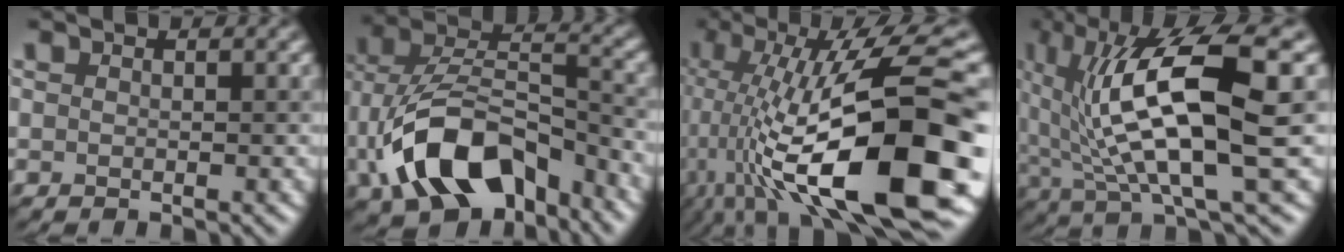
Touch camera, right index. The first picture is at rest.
{"total": 12.1, "force": [-5.7, 6.9, 8.1], "torque": [-0.153, 0.003, -0.103]}
{"total": 18.0, "force": [-3.2, 5.9, 16.7], "torque": [-0.284, 0.027, -0.059]}
{"total": 12.6, "force": [1.7, 3.2, 12.1], "torque": [-0.216, 0.004, 0.036]}